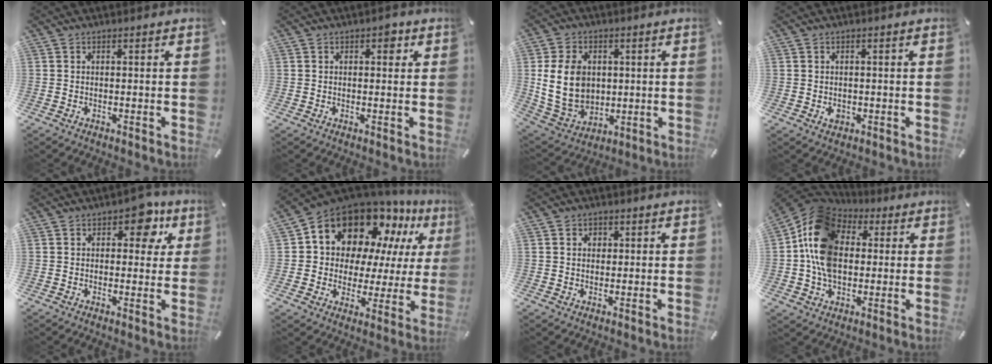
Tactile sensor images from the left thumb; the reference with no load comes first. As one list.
[{"total": 2.5, "force": [0.8, 1.6, 1.8], "torque": [-0.015, -0.001, 0.007]}, {"total": 13.3, "force": [2.0, 10.7, 7.7], "torque": [-0.163, -0.004, 0.038]}, {"total": 1.8, "force": [-0.5, 1.5, 1.0], "torque": [-0.009, 0.000, -0.010]}, {"total": 8.0, "force": [3.7, 4.9, 5.2], "torque": [-0.042, -0.015, 0.053]}, {"total": 15.4, "force": [11.4, 9.4, 4.6], "torque": [-0.097, -0.096, 0.205]}, {"total": 2.4, "force": [0.3, 2.2, 1.0], "torque": [-0.007, 0.001, -0.001]}, {"total": 15.0, "force": [0.4, 12.0, 8.9], "torque": [-0.199, 0.013, 0.003]}]